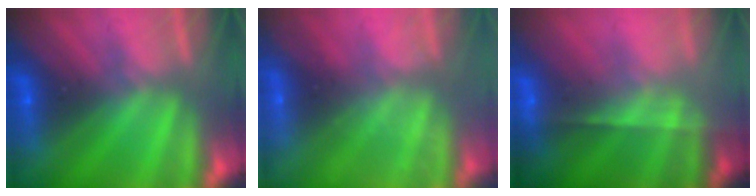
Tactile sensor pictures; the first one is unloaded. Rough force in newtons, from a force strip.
{"total": 2.3}
{"total": 7.7}